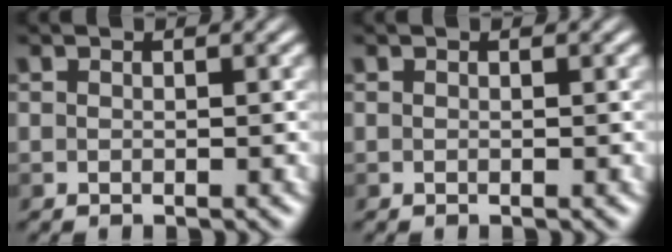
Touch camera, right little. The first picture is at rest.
{"total": 0.0}